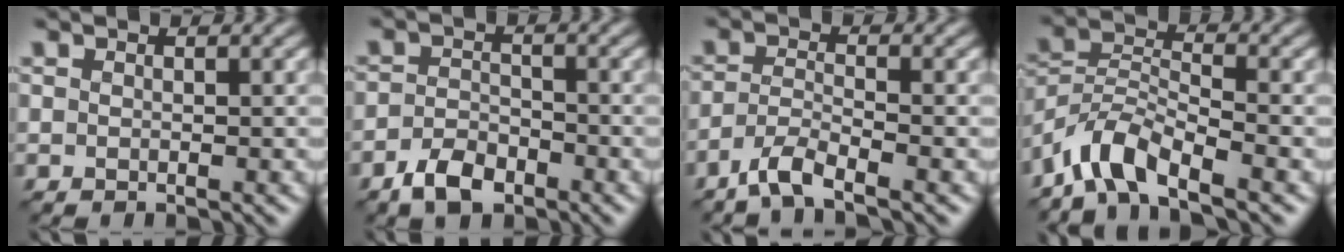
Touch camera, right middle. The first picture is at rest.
{"total": 3.1, "force": [-2.1, 1.7, 1.5], "torque": [-0.025, 0.005, -0.046]}
{"total": 3.0, "force": [-2.3, 0.5, 1.8], "torque": [-0.037, 0.003, -0.057]}
{"total": 5.5, "force": [-4.2, 1.8, 3.1], "torque": [-0.056, 0.006, -0.090]}